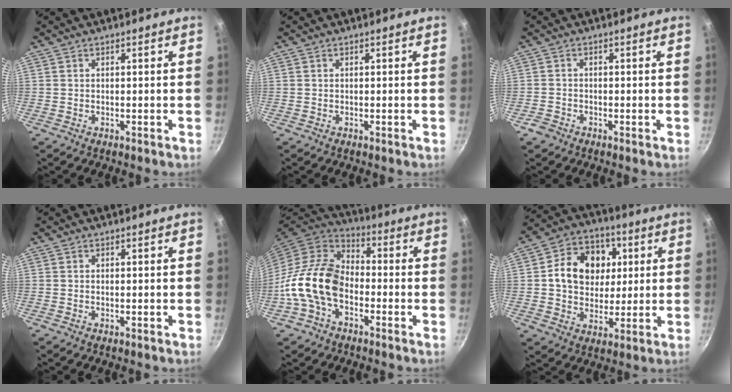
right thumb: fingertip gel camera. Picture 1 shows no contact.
{"total": 0.0}
{"total": 1.9, "force": [-1.3, 1.1, 0.7], "torque": [-0.018, 0.007, -0.027]}
{"total": 0.0}
{"total": 15.6, "force": [-4.1, 10.4, 10.9], "torque": [-0.172, 0.040, -0.097]}
{"total": 14.4, "force": [2.6, 11.7, 8.1], "torque": [-0.102, 0.009, 0.034]}